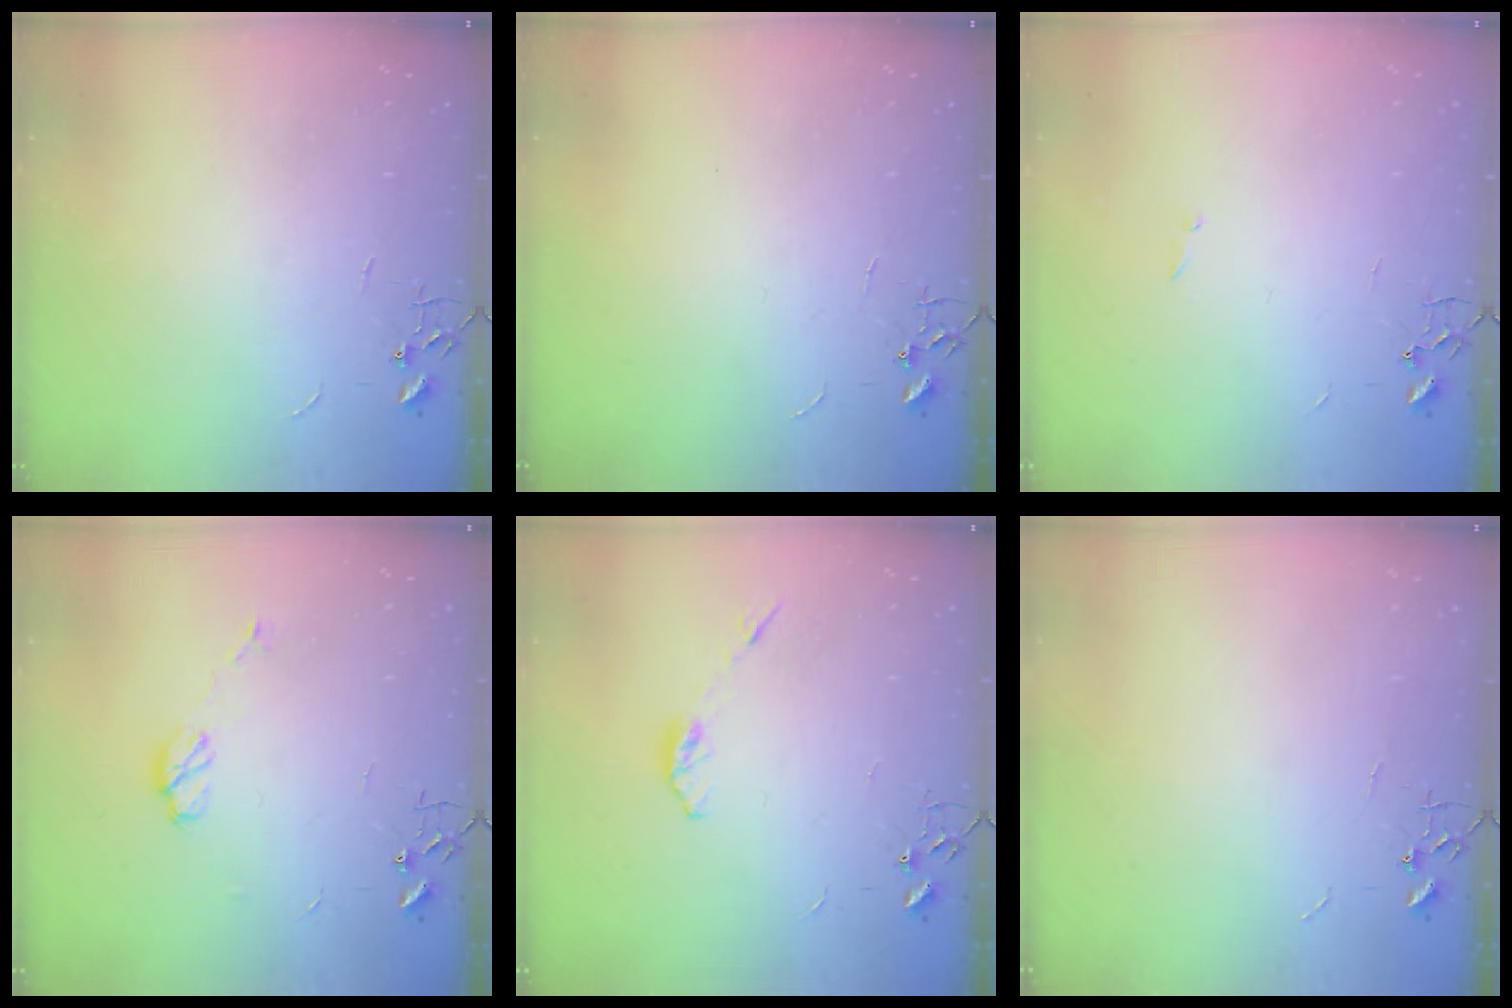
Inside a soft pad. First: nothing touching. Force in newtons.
{"total": 0.0}
{"total": 0.8, "press": 0.8, "slide": 0.2}
{"total": 6.7, "press": 6.7, "slide": 0.3}
{"total": 3.6, "press": 3.5, "slide": 0.5}
{"total": 0.0}